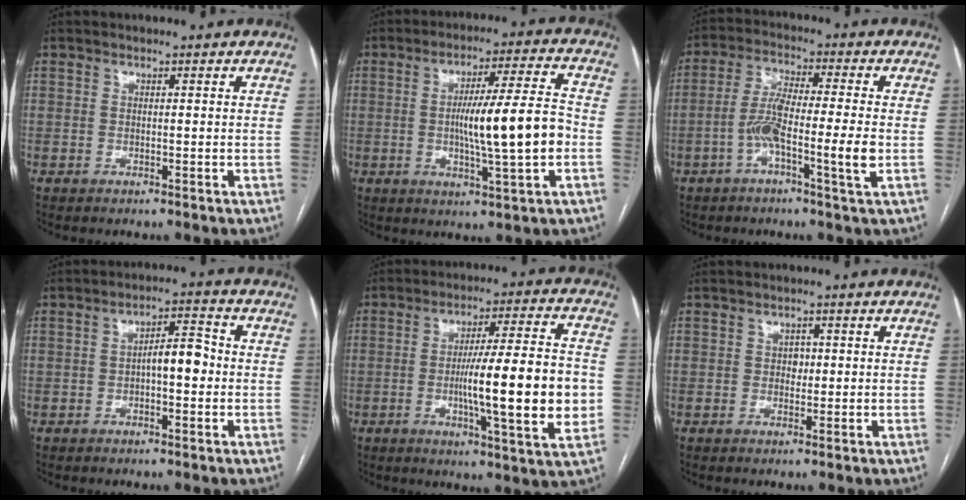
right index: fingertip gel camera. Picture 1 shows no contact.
{"total": 12.3, "force": [-1.5, 0.2, 12.2], "torque": [-0.203, 0.005, -0.024]}
{"total": 9.2, "force": [-2.4, 0.2, 8.9], "torque": [-0.172, 0.004, -0.051]}
{"total": 5.1, "force": [-0.6, 1.6, 4.8], "torque": [-0.074, 0.021, -0.010]}
{"total": 17.0, "force": [-2.2, 0.9, 16.8], "torque": [-0.254, 0.000, -0.035]}
{"total": 1.2, "force": [0.1, 0.9, 0.8], "torque": [-0.008, 0.002, 0.001]}